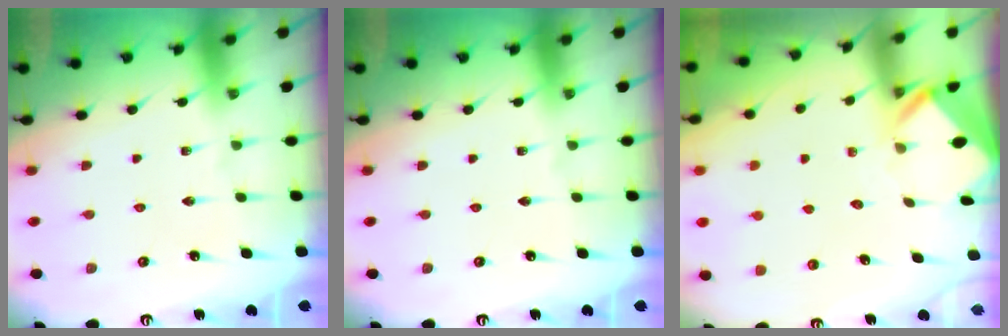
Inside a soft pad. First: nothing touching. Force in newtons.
{"total": 0.0}
{"total": 2.7, "press": 2.7, "slide": 0.2}